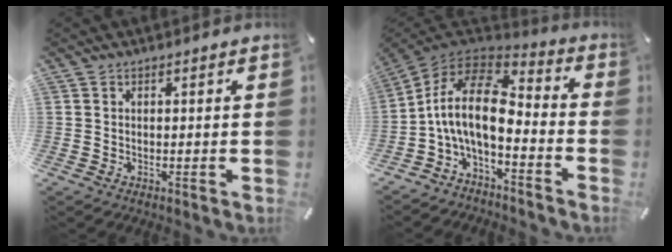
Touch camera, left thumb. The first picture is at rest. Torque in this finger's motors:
{"motor_torque": [-0.21, 2.02, 1.51, 1.26, 0.49]}